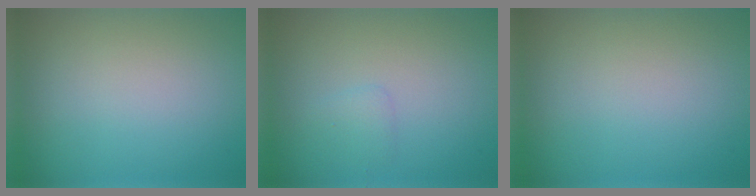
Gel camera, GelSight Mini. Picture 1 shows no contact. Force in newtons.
{"total": 0.9, "press": 0.9, "slide": 0.2}
{"total": 0.0}